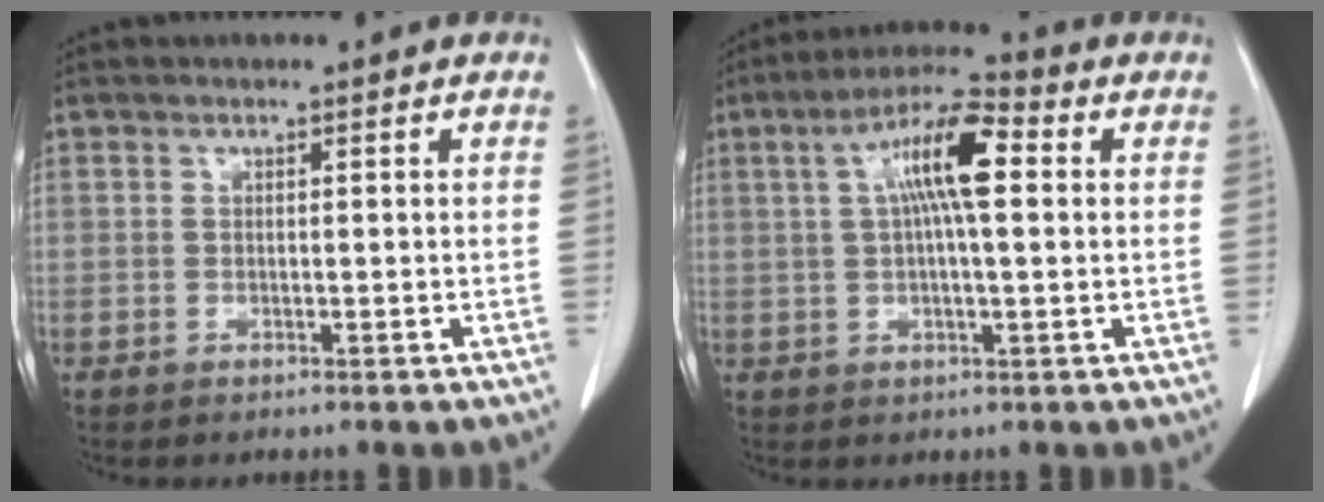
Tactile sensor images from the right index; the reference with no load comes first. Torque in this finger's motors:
{"motor_torque": [1.57, 0.36, 0.75, 0.19]}